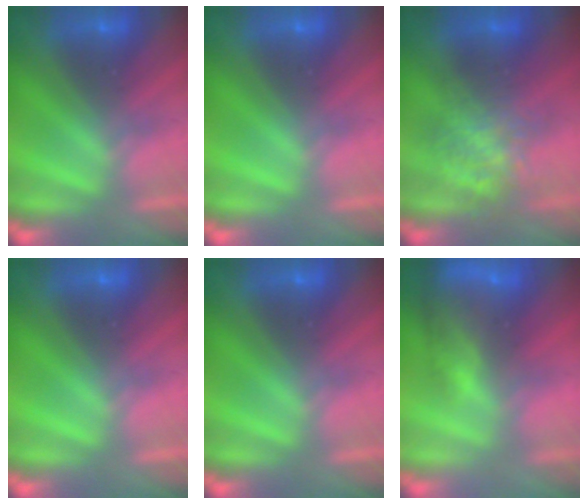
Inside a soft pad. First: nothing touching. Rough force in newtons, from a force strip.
{"total": 0.0}
{"total": 2.3}
{"total": 0.0}
{"total": 0.0}
{"total": 6.8}